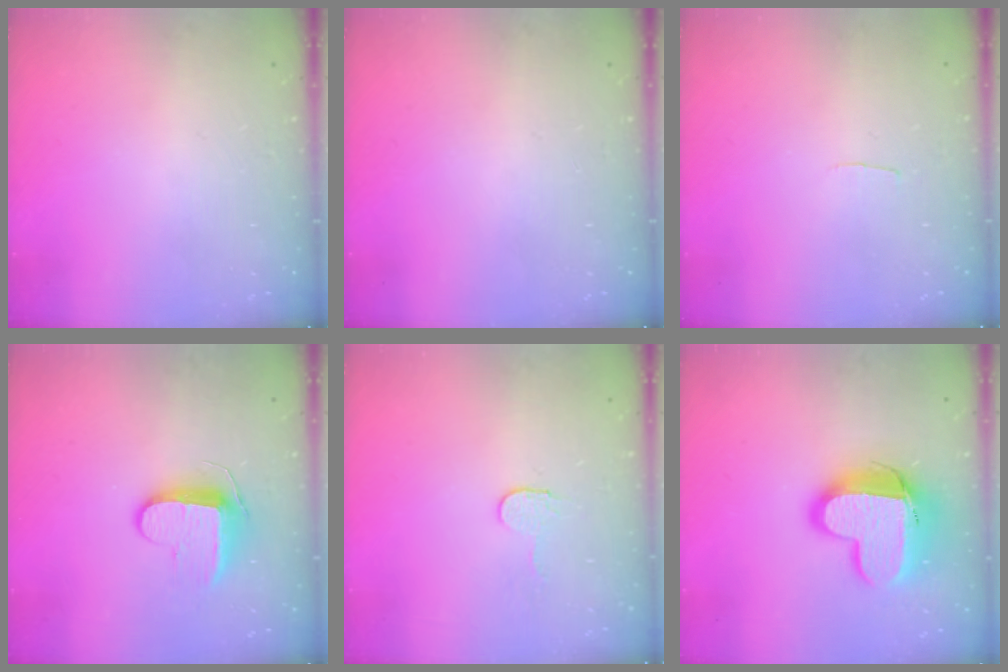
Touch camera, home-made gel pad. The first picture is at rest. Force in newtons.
{"total": 0.0}
{"total": 2.0, "press": 2.0, "slide": 0.2}
{"total": 9.8, "press": 9.7, "slide": 0.9}
{"total": 3.2, "press": 3.2, "slide": 0.3}
{"total": 16.0, "press": 16.0, "slide": 1.1}